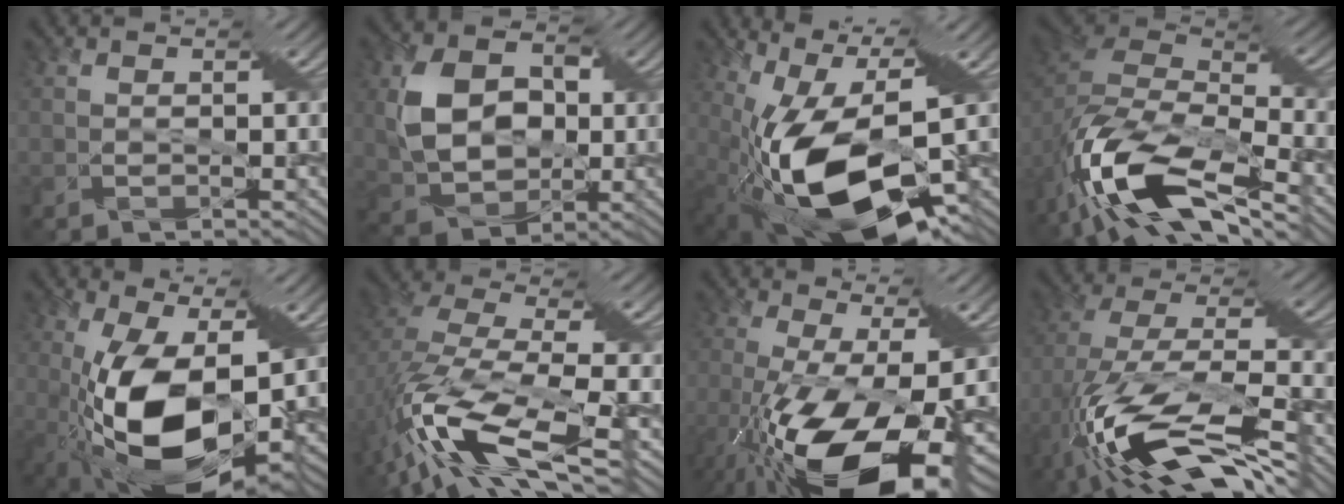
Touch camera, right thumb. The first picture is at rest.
{"total": 9.3, "force": [1.0, 6.6, 6.4], "torque": [-0.154, 0.002, 0.022]}
{"total": 17.2, "force": [-3.1, 8.1, 14.9], "torque": [-0.276, -0.039, -0.028]}
{"total": 15.6, "force": [-8.1, 6.7, 11.5], "torque": [-0.285, -0.023, -0.142]}
{"total": 15.8, "force": [-2.0, 7.2, 13.9], "torque": [-0.280, -0.027, -0.030]}
{"total": 14.7, "force": [-5.3, 6.0, 12.4], "torque": [-0.318, -0.020, -0.085]}
{"total": 18.0, "force": [-6.8, 6.8, 15.2], "torque": [-0.319, -0.047, -0.100]}
{"total": 17.5, "force": [-7.8, 6.7, 14.2], "torque": [-0.319, -0.003, -0.139]}